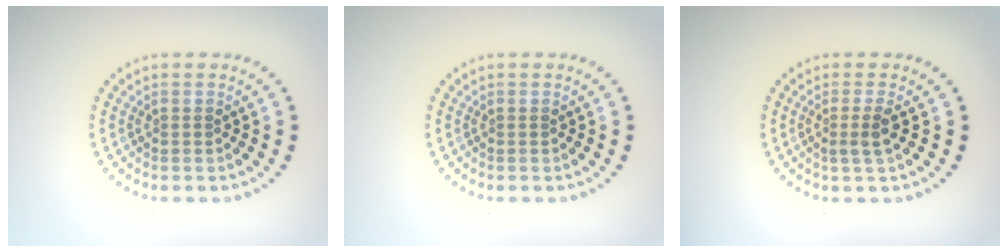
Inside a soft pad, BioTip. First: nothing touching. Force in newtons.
{"total": 0.0}
{"total": 1.6, "press": 1.2, "slide": 1.1}